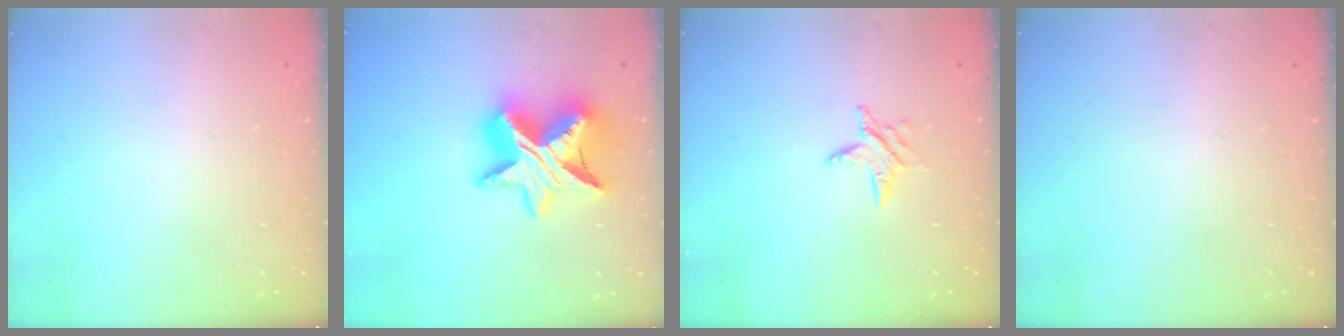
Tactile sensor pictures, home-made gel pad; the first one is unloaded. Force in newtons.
{"total": 16.8, "press": 16.8, "slide": 1.1}
{"total": 5.0, "press": 5.0, "slide": 0.5}
{"total": 0.0}